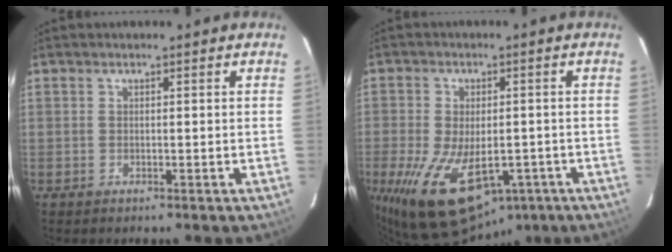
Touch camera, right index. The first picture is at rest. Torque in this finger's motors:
{"motor_torque": [1.66, -0.48, 0.81, 0.21]}